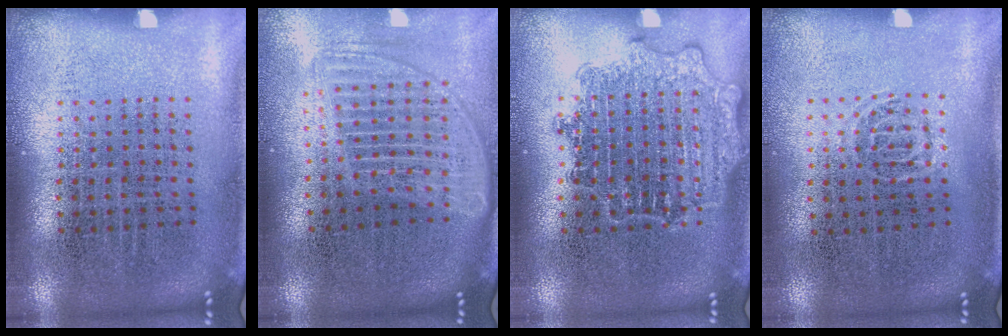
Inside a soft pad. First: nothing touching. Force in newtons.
{"total": 1.8, "press": 1.5, "slide": 0.9}
{"total": 3.0, "press": 3.0, "slide": 0.4}
{"total": 0.6, "press": 0.5, "slide": 0.4}